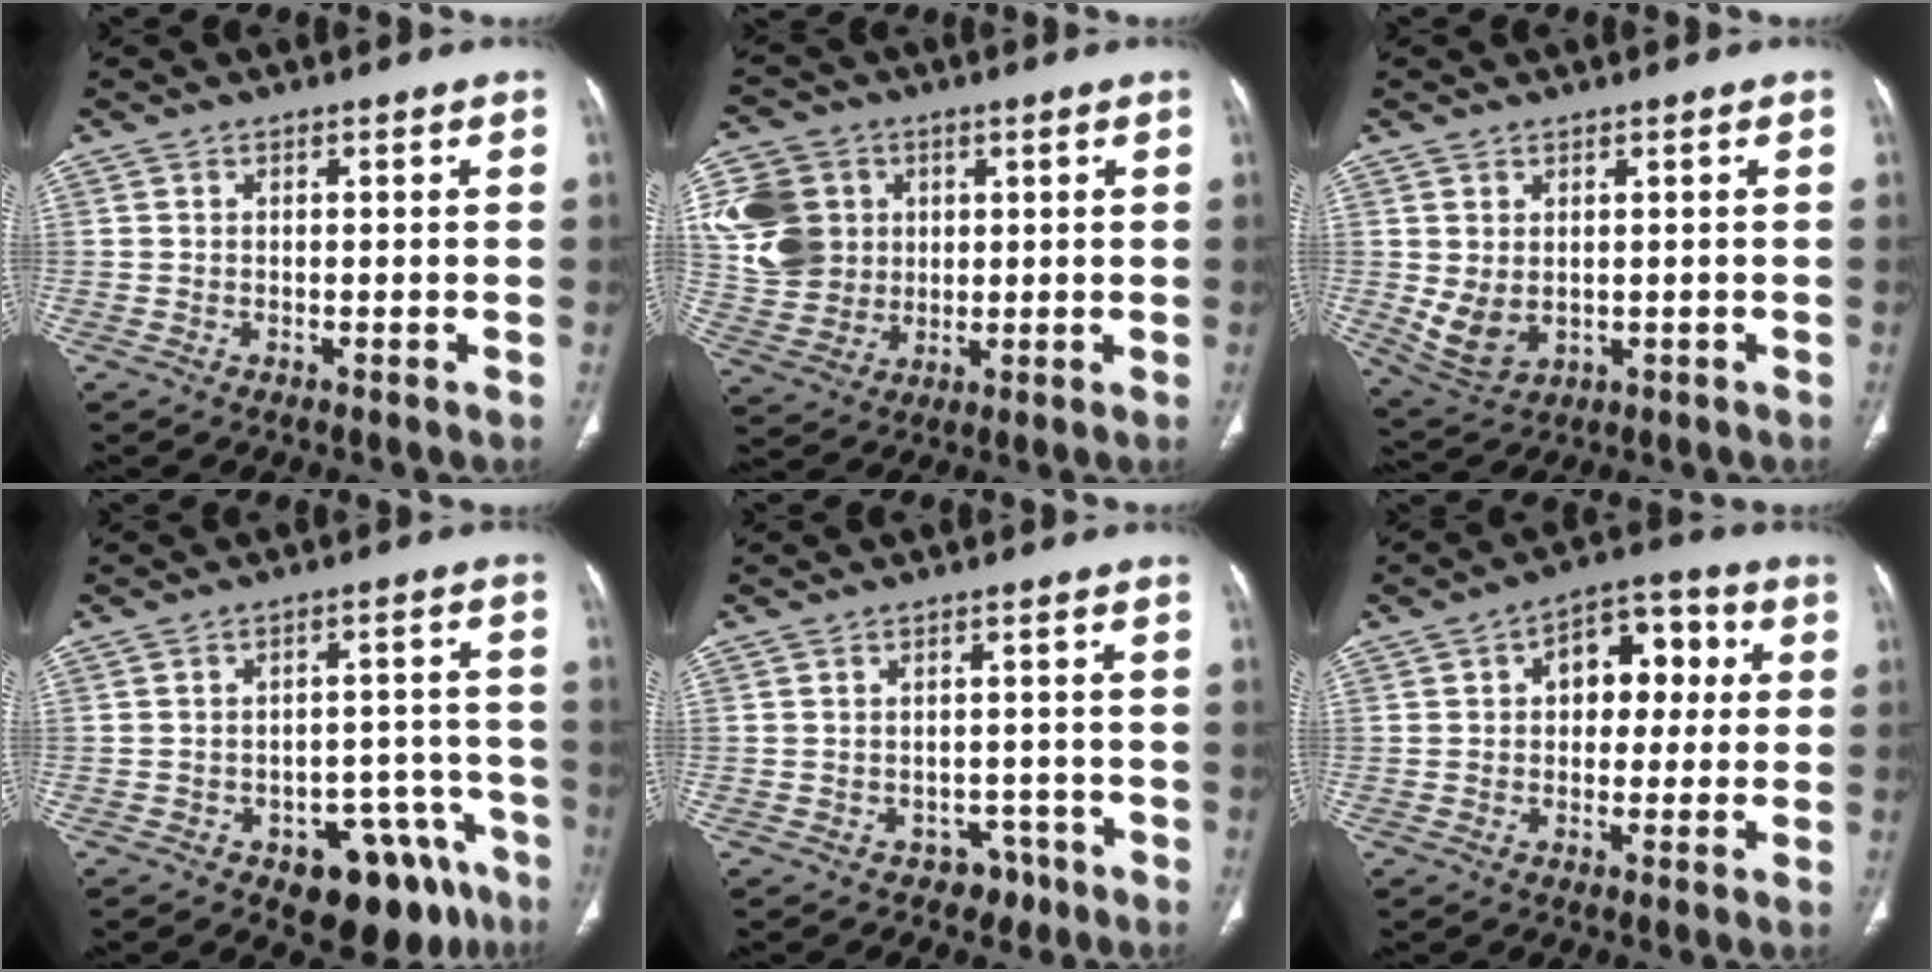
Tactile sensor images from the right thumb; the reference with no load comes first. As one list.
[{"total": 15.3, "force": [3.1, 13.1, 7.1], "torque": [-0.135, 0.007, 0.068]}, {"total": 6.0, "force": [0.2, 4.2, 4.3], "torque": [-0.079, -0.007, 0.025]}, {"total": 13.9, "force": [-8.4, 7.2, 8.4], "torque": [-0.053, 0.067, -0.107]}, {"total": 3.7, "force": [-2.3, 2.8, 0.8], "torque": [0.012, 0.022, -0.028]}, {"total": 10.9, "force": [2.0, 7.1, 8.1], "torque": [-0.072, 0.026, 0.022]}]